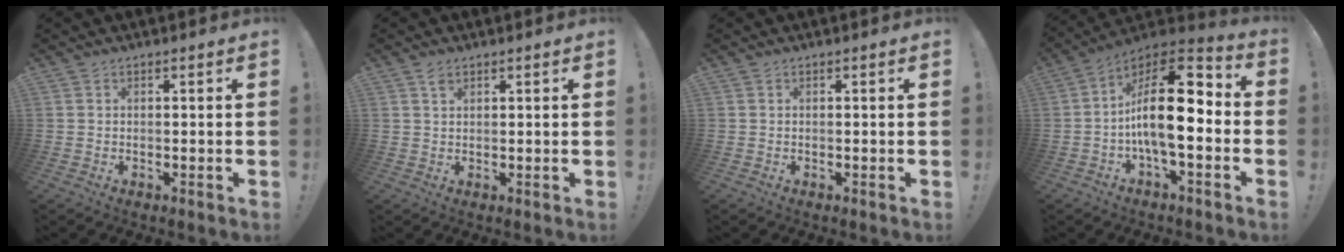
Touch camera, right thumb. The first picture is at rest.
{"total": 1.8, "force": [1.2, 1.0, 0.7], "torque": [0.001, -0.007, 0.020]}
{"total": 0.0}
{"total": 19.3, "force": [-1.7, 8.1, 17.4], "torque": [-0.296, 0.016, -0.026]}